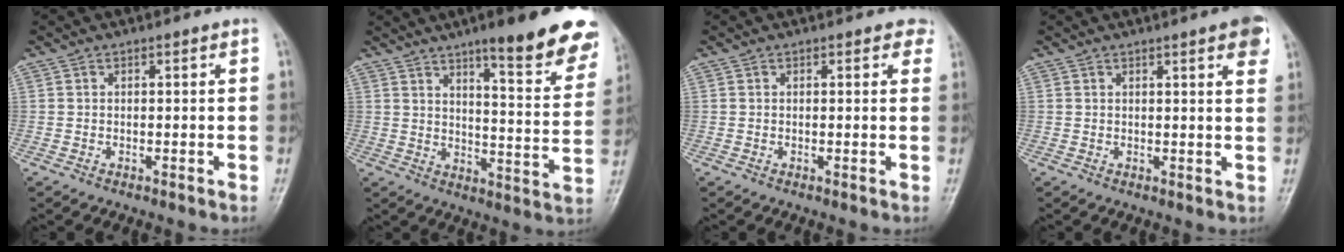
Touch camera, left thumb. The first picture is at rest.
{"total": 18.6, "force": [12.5, 3.8, 13.2], "torque": [-0.135, -0.066, 0.165]}
{"total": 1.8, "force": [1.1, 1.1, 0.9], "torque": [0.011, -0.002, 0.005]}
{"total": 5.3, "force": [2.9, 0.8, 4.4], "torque": [-0.043, -0.004, 0.031]}